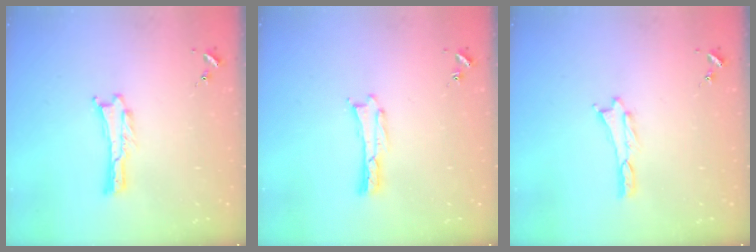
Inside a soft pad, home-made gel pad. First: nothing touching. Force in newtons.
{"total": 0.0}
{"total": 0.0}